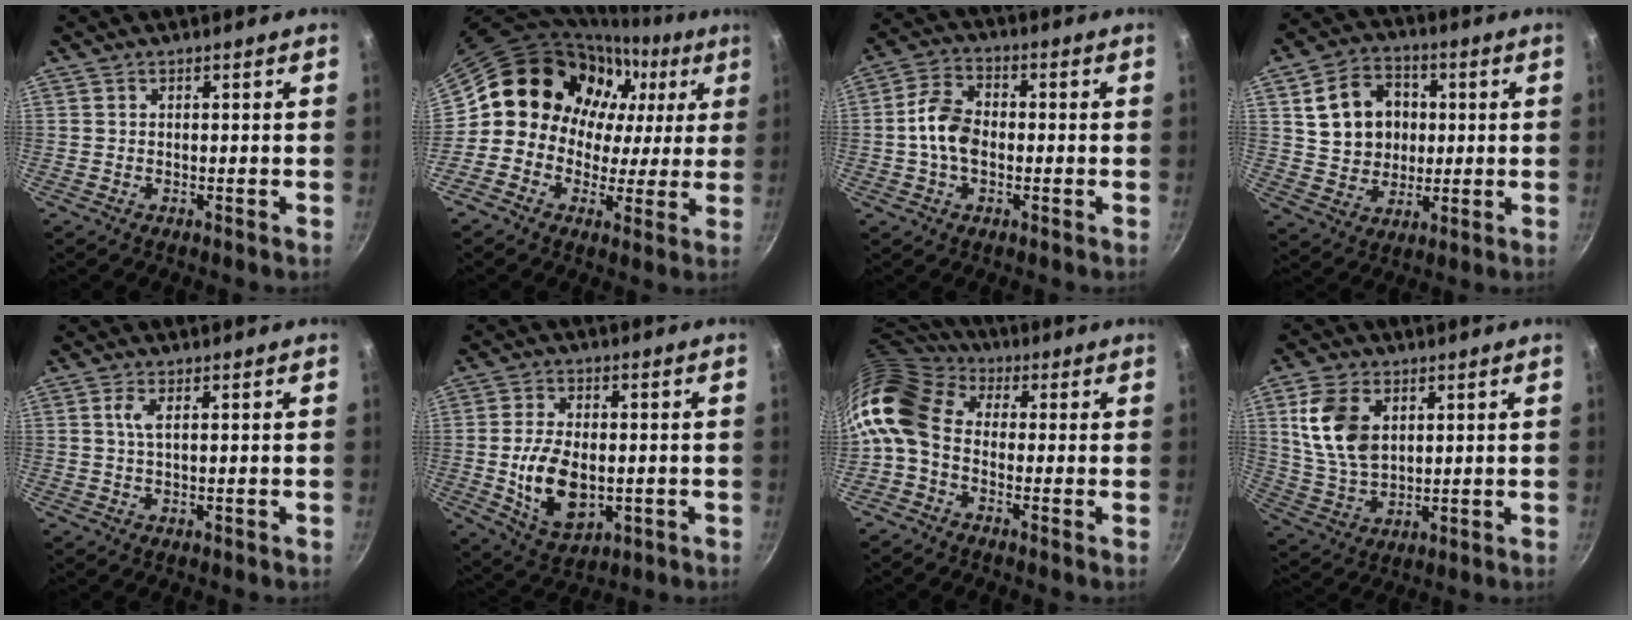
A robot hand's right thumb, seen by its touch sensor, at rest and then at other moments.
{"total": 14.5, "force": [3.4, 13.2, 5.1], "torque": [-0.039, 0.021, 0.033]}
{"total": 8.2, "force": [-0.8, 5.5, 6.0], "torque": [-0.105, 0.026, -0.024]}
{"total": 13.5, "force": [2.5, 11.1, 7.2], "torque": [-0.100, 0.010, 0.047]}
{"total": 2.6, "force": [0.7, 0.6, 2.4], "torque": [-0.055, 0.000, 0.015]}
{"total": 12.3, "force": [-1.3, 7.5, 9.6], "torque": [-0.165, -0.002, -0.011]}
{"total": 13.2, "force": [-1.0, 9.7, 8.9], "torque": [-0.176, 0.037, -0.044]}
{"total": 12.0, "force": [3.7, 7.8, 8.3], "torque": [-0.146, -0.021, 0.080]}